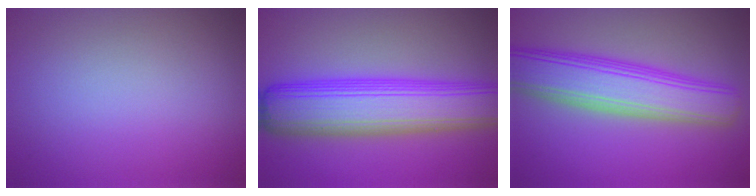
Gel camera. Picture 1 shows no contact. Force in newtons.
{"total": 10.2, "press": 10.2, "slide": 0.2}
{"total": 8.4, "press": 8.4, "slide": 0.3}